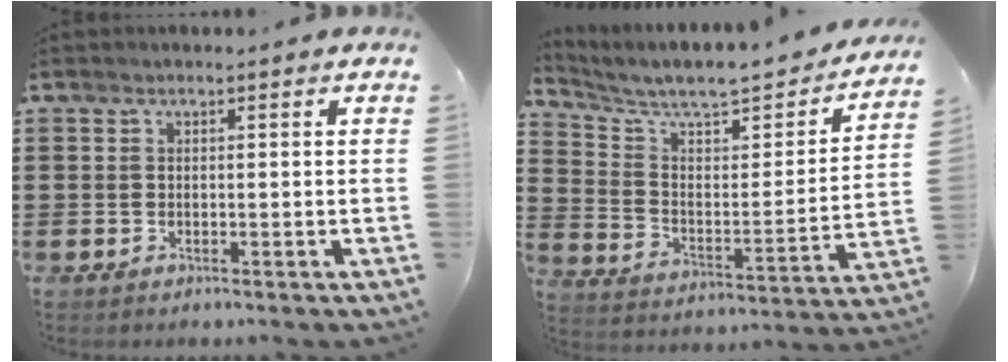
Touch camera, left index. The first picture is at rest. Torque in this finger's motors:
{"motor_torque": [2.14, 0.00, 0.16, 0.05]}